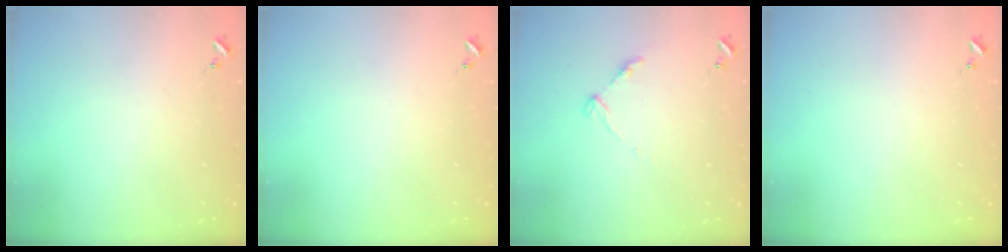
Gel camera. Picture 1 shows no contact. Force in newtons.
{"total": 0.0}
{"total": 5.6, "press": 5.5, "slide": 0.7}
{"total": 0.0}